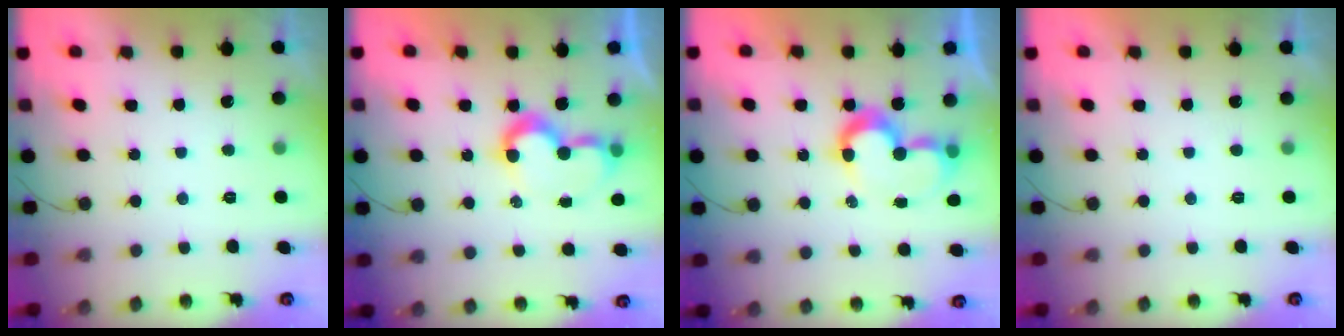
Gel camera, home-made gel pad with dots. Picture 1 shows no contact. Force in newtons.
{"total": 7.7, "press": 7.7, "slide": 0.7}
{"total": 9.0, "press": 8.6, "slide": 2.8}
{"total": 1.9, "press": 1.9, "slide": 0.1}